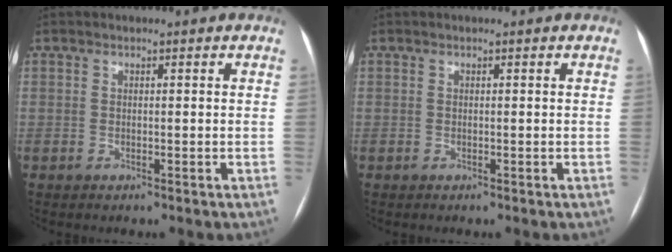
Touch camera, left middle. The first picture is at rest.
{"total": 0.0}